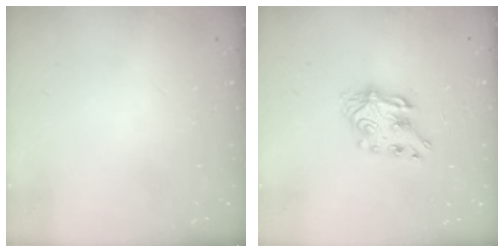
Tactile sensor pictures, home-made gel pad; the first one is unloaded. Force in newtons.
{"total": 7.1, "press": 7.1, "slide": 0.2}